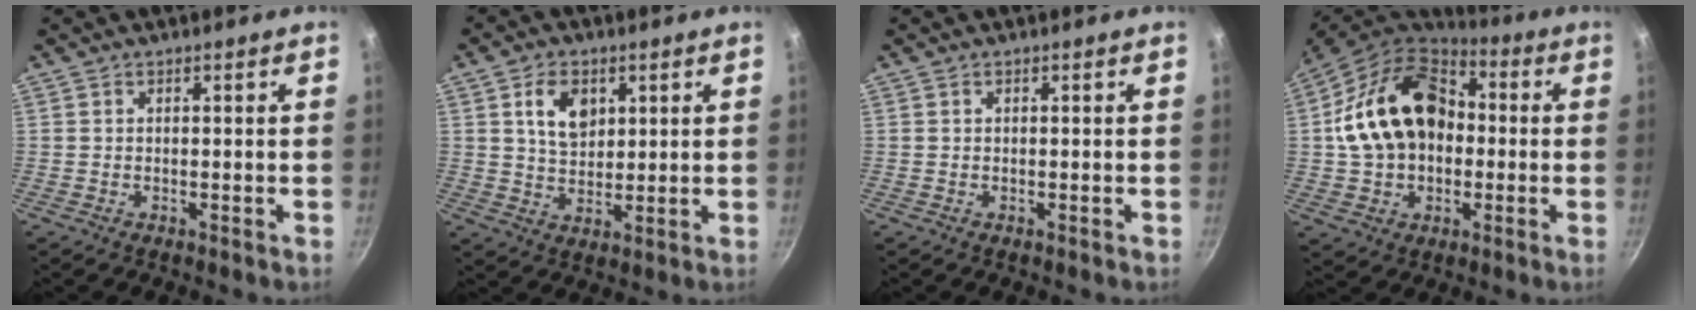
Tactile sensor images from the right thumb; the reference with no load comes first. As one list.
[{"total": 7.3, "force": [2.8, 5.1, 4.4], "torque": [-0.056, -0.014, 0.052]}, {"total": 0.0}, {"total": 20.8, "force": [1.3, 15.1, 14.2], "torque": [-0.225, 0.041, 0.017]}]